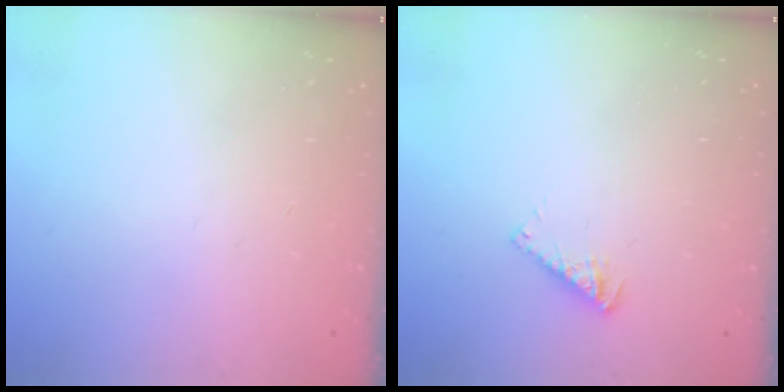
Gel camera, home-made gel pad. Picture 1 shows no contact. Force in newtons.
{"total": 3.4, "press": 3.4, "slide": 0.1}